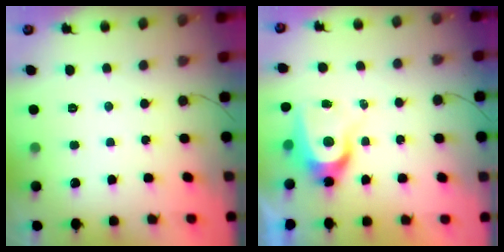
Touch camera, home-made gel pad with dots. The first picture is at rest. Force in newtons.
{"total": 8.5, "press": 8.4, "slide": 0.6}